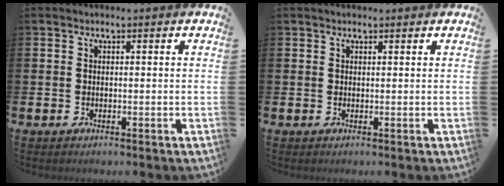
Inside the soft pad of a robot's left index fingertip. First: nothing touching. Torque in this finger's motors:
{"motor_torque": [1.10, -1.03, 0.36, 0.06]}